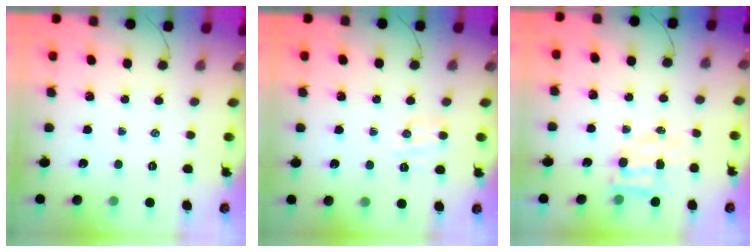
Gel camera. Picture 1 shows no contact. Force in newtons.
{"total": 4.8, "press": 4.7, "slide": 0.9}
{"total": 4.8, "press": 4.8, "slide": 0.6}